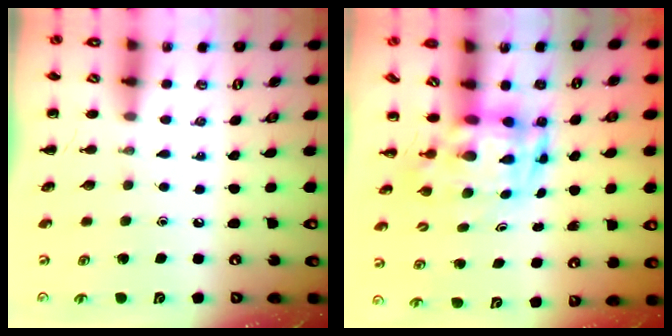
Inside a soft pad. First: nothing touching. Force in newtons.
{"total": 4.0, "press": 3.9, "slide": 0.8}